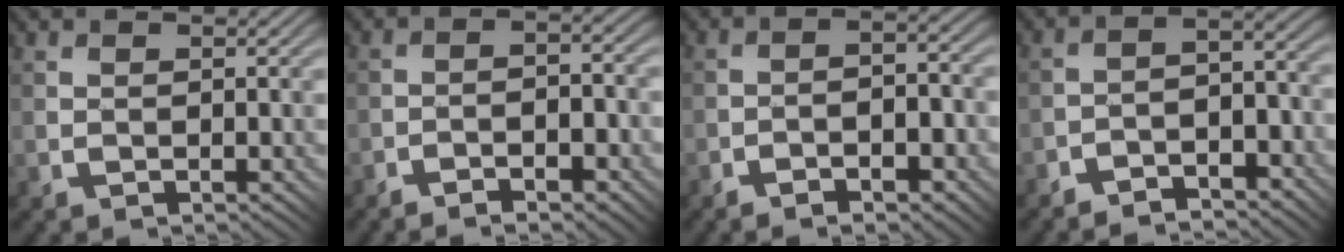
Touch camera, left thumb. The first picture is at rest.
{"total": 6.4, "force": [-4.2, 1.9, 4.4], "torque": [-0.064, 0.007, -0.066]}
{"total": 6.5, "force": [-3.7, 2.2, 4.8], "torque": [-0.075, 0.001, -0.058]}
{"total": 4.7, "force": [-4.1, 1.2, 2.0], "torque": [-0.019, 0.009, -0.084]}